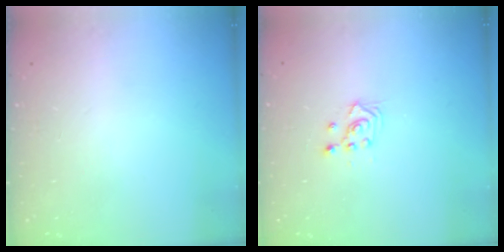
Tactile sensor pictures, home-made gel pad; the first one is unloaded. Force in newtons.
{"total": 2.4, "press": 2.2, "slide": 0.8}